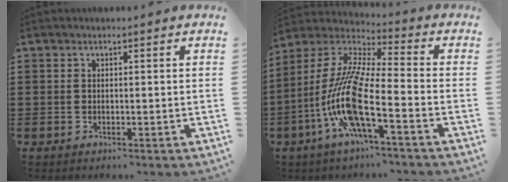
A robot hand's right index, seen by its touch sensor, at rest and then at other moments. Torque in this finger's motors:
{"motor_torque": [1.79, 0.35, 1.05, 0.21]}